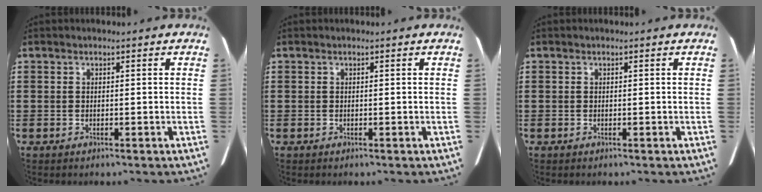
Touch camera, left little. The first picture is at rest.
{"total": 0.0}
{"total": 0.0}